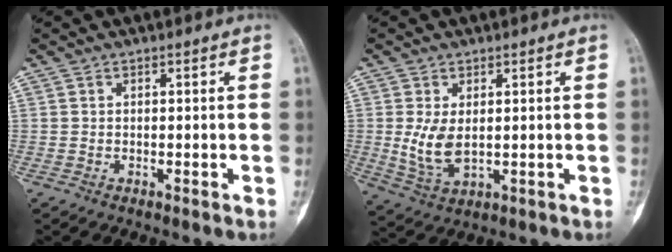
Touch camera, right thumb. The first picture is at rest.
{"total": 6.8, "force": [0.3, 3.8, 5.6], "torque": [-0.109, -0.011, 0.016]}